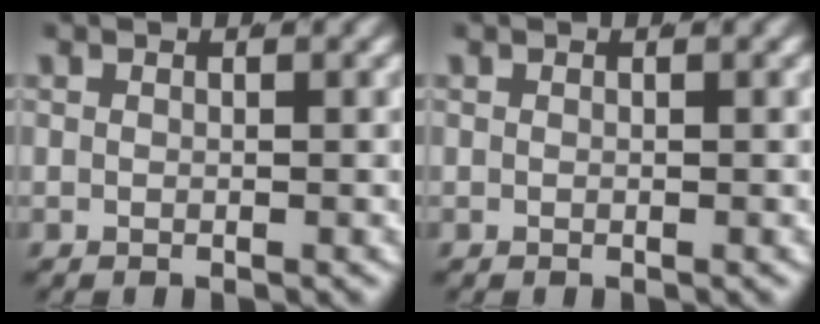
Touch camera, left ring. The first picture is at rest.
{"total": 0.0}